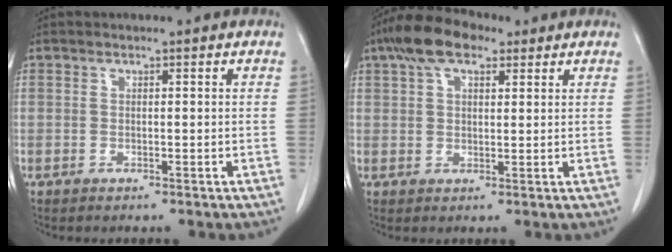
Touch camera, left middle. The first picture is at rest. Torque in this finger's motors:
{"motor_torque": [1.34, -0.80, 0.14, 0.04]}